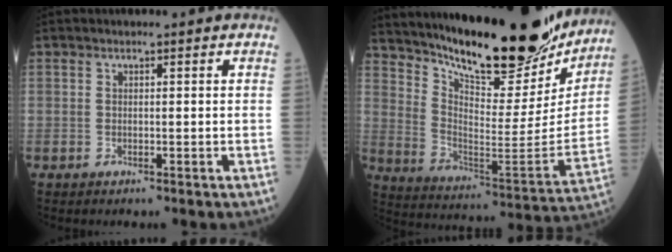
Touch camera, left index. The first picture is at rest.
{"total": 27.0, "force": [22.7, 6.1, 13.3], "torque": [-0.216, -0.047, 0.327]}